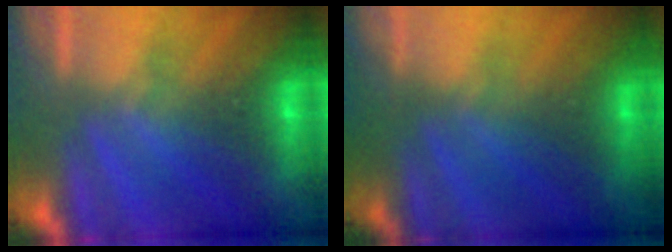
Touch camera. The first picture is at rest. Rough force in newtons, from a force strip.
{"total": 2.4}